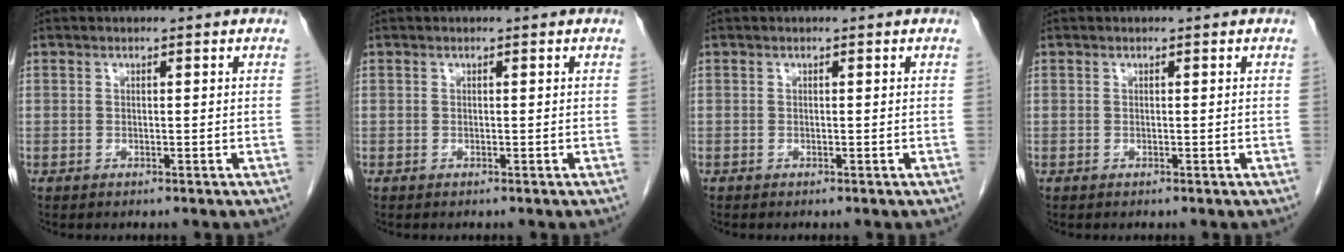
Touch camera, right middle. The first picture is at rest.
{"total": 0.0}
{"total": 0.0}
{"total": 0.0}